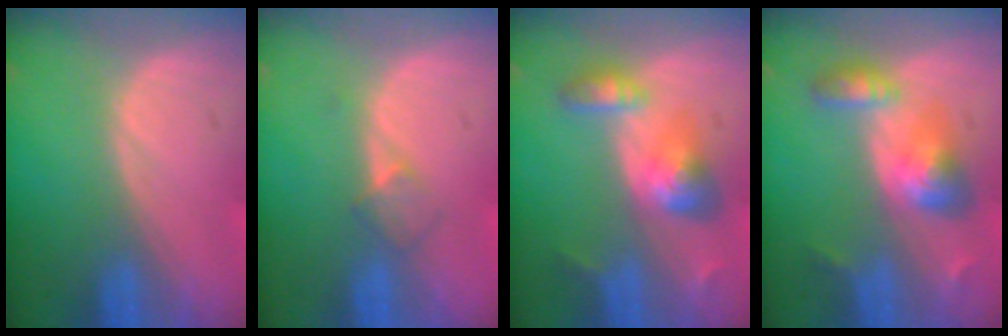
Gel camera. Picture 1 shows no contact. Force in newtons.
{"total": 2.3, "press": 2.0, "slide": 1.1}
{"total": 6.2, "press": 5.9, "slide": 1.8}
{"total": 6.0, "press": 6.0, "slide": 0.5}